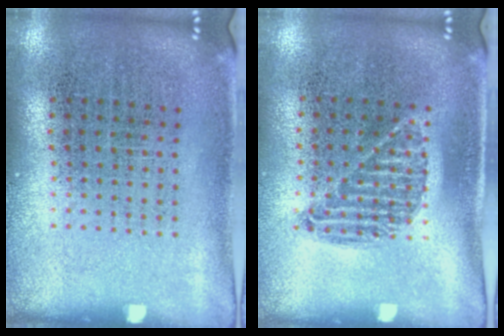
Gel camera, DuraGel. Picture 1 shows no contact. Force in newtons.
{"total": 0.9, "press": 0.8, "slide": 0.5}